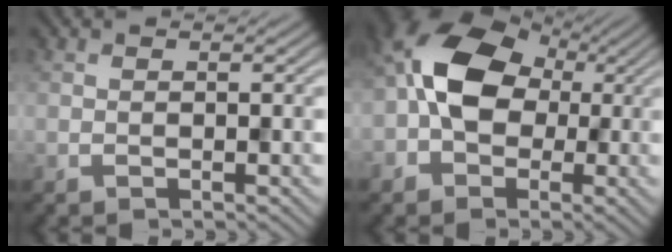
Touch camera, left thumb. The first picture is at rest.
{"total": 10.6, "force": [0.0, 7.9, 7.0], "torque": [-0.150, 0.013, -0.020]}